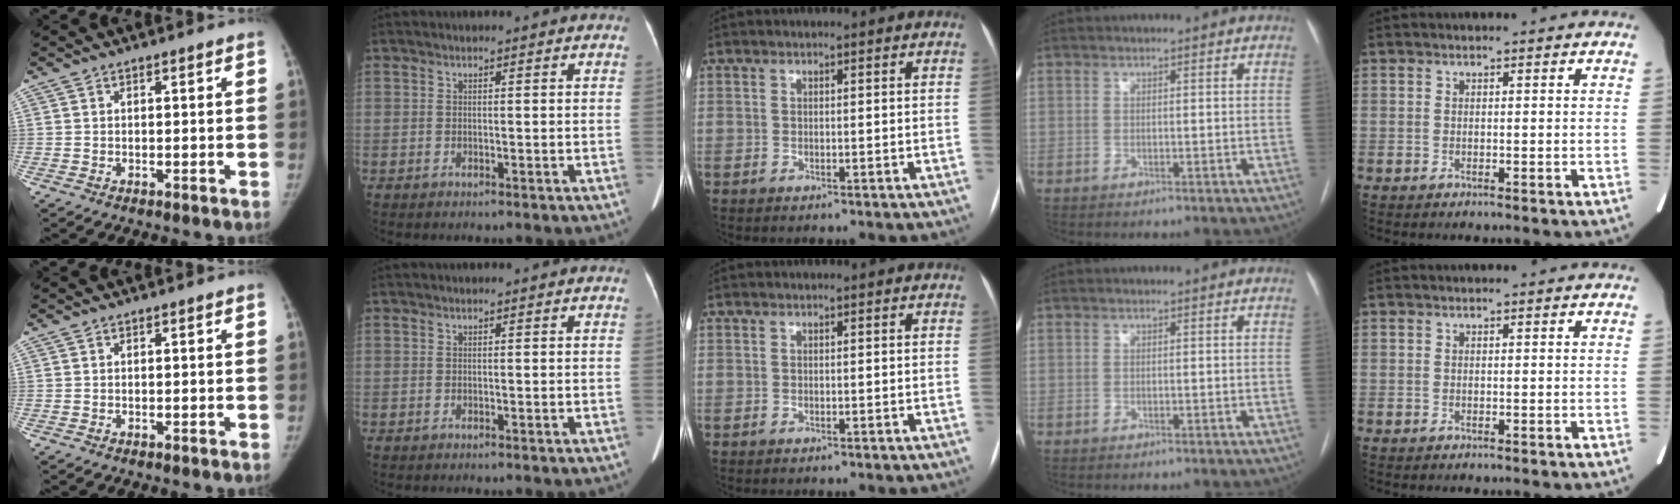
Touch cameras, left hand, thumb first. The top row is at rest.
{}